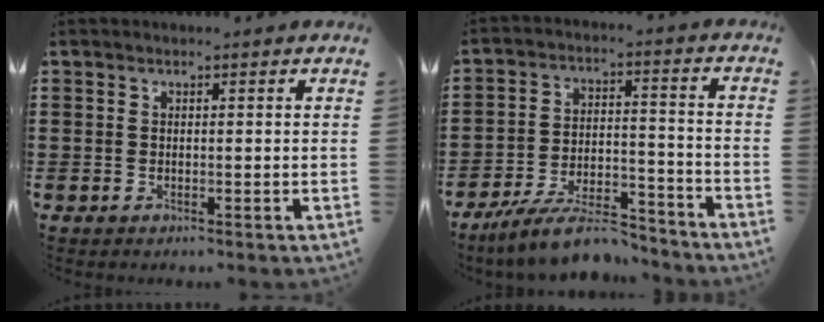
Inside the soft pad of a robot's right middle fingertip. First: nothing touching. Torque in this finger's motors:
{"motor_torque": [1.05, -0.99, 0.21, 0.15]}